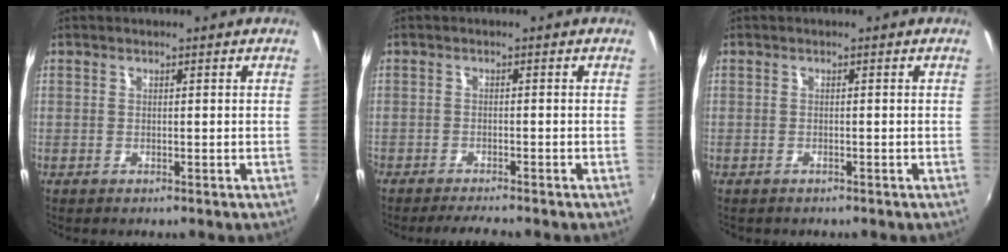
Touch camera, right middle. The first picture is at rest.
{"total": 4.1, "force": [-3.7, 0.2, 1.7], "torque": [-0.042, -0.007, -0.061]}
{"total": 0.7, "force": [-0.6, 0.3, 0.1], "torque": [-0.005, -0.002, -0.010]}